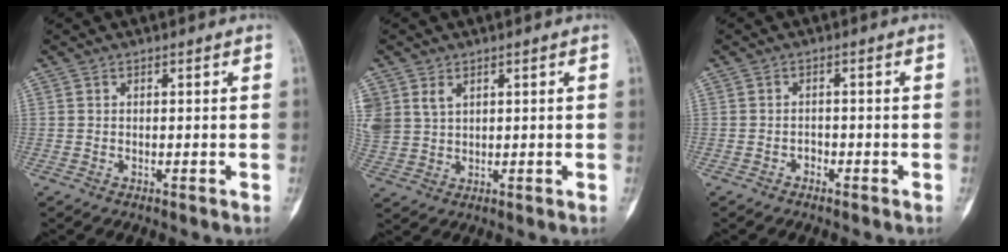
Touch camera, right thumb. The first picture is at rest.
{"total": 7.0, "force": [3.1, 5.1, 3.6], "torque": [-0.083, 0.000, 0.077]}
{"total": 1.2, "force": [-0.9, 0.8, 0.2], "torque": [0.000, 0.006, -0.019]}